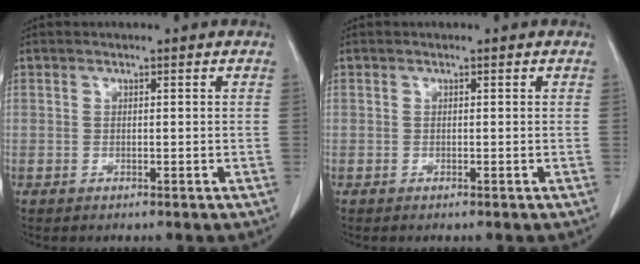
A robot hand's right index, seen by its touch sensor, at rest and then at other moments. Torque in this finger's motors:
{"motor_torque": [-0.04, -0.01, 0.00, 0.01]}